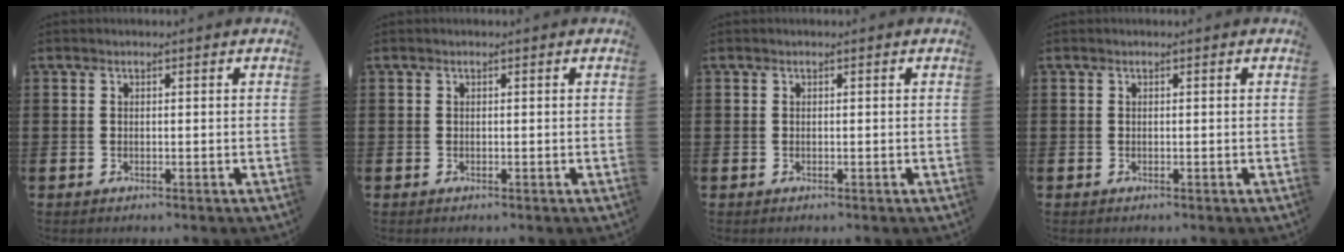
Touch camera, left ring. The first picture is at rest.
{"total": 0.0}
{"total": 0.0}
{"total": 0.0}